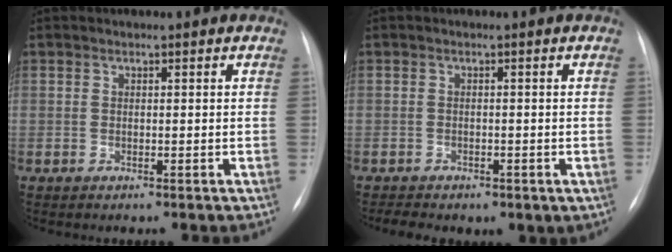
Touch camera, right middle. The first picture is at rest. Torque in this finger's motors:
{"motor_torque": [0.76, -0.83, 0.55, 0.09]}